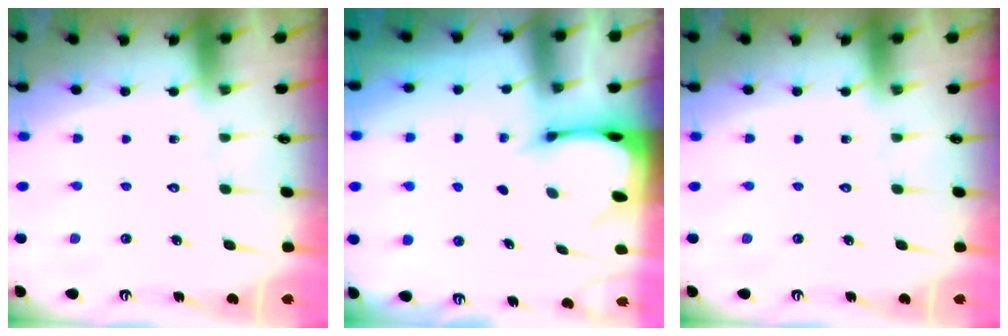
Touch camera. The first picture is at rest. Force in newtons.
{"total": 2.0, "press": 2.0, "slide": 0.1}
{"total": 0.0}